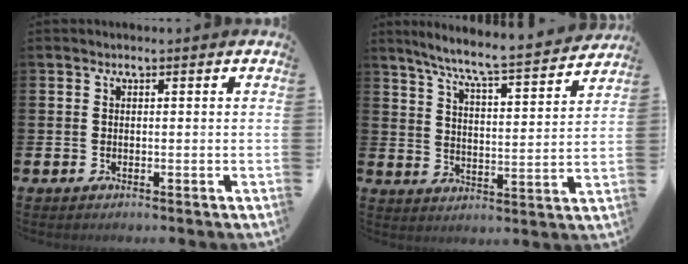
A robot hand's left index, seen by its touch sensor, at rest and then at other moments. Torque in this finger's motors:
{"motor_torque": [0.04, -0.43, 0.49, 0.19]}